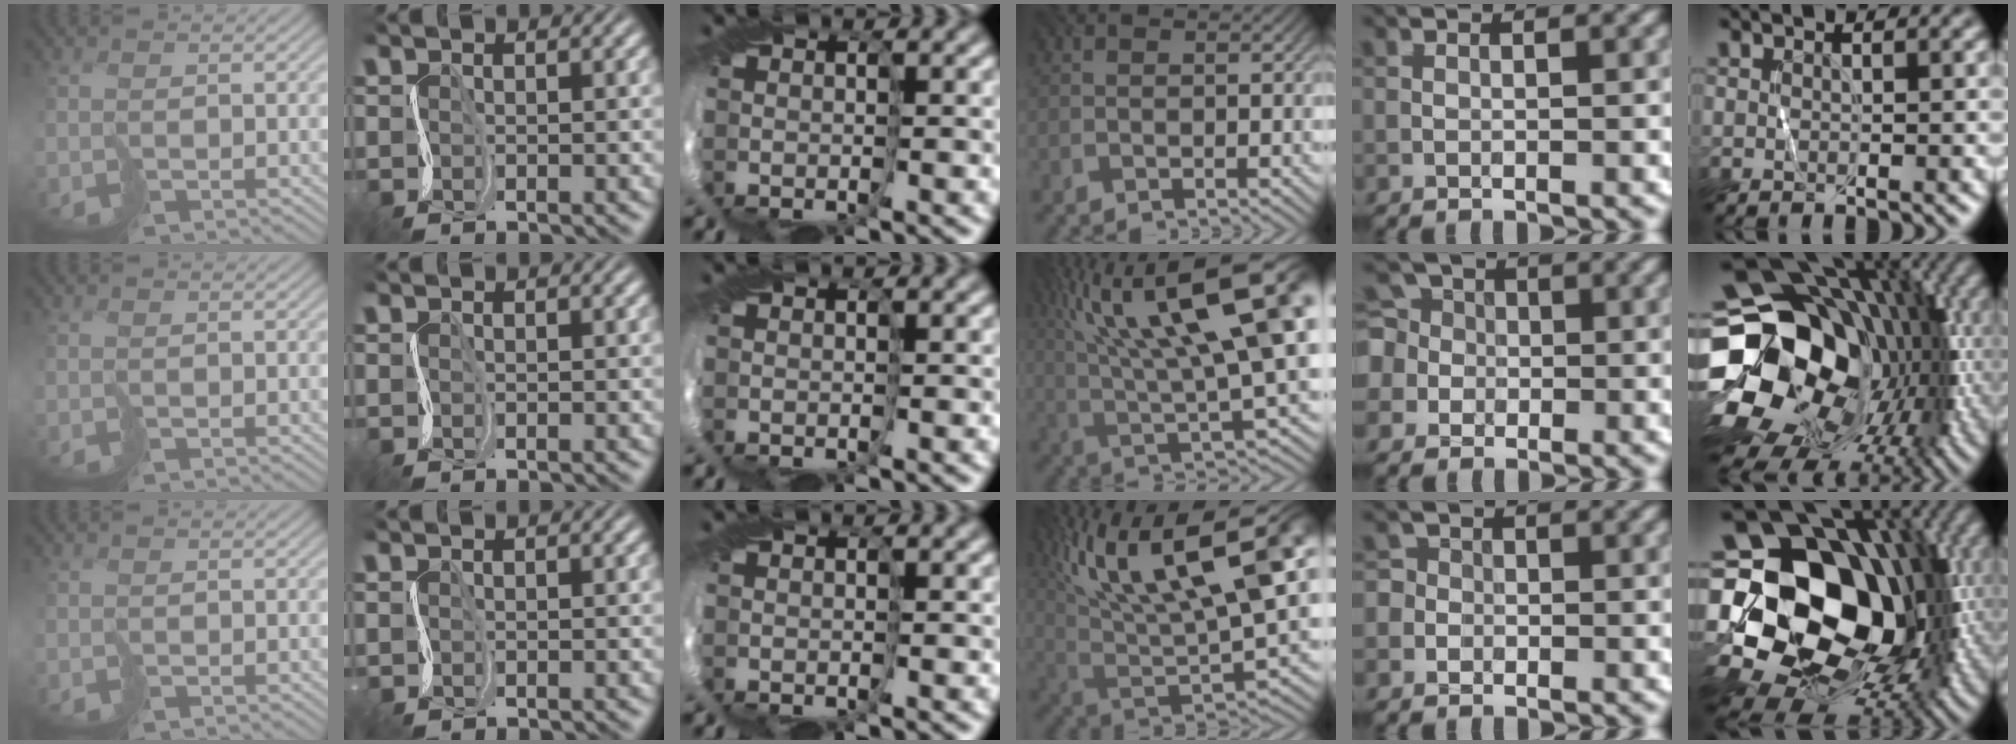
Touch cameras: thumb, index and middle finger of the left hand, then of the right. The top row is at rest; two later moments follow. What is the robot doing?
{"motion": "cut", "object": "tape"}